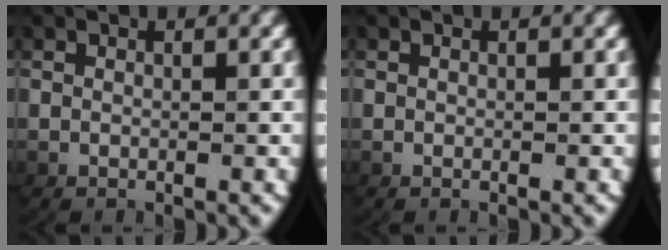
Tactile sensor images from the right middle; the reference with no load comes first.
{"total": 0.0}